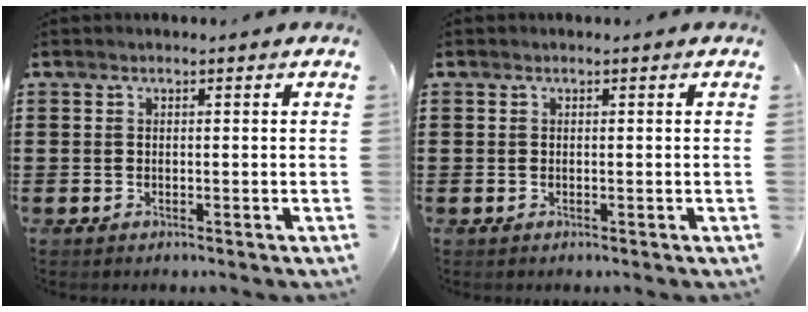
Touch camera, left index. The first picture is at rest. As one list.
[{"total": 0.0}]